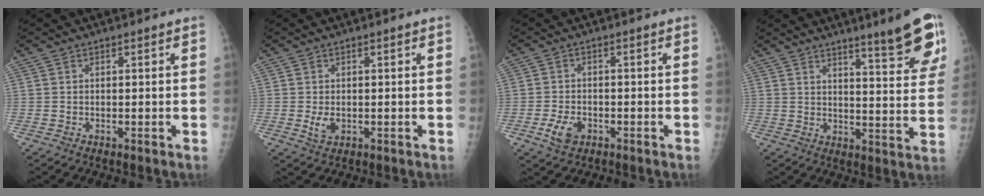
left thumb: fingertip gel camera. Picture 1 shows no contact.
{"total": 2.4, "force": [-0.2, 1.6, 1.8], "torque": [-0.034, -0.005, 0.000]}
{"total": 4.3, "force": [-1.8, 2.8, 2.7], "torque": [-0.050, 0.006, -0.031]}
{"total": 13.0, "force": [8.6, 1.8, 9.6], "torque": [-0.104, -0.054, 0.117]}